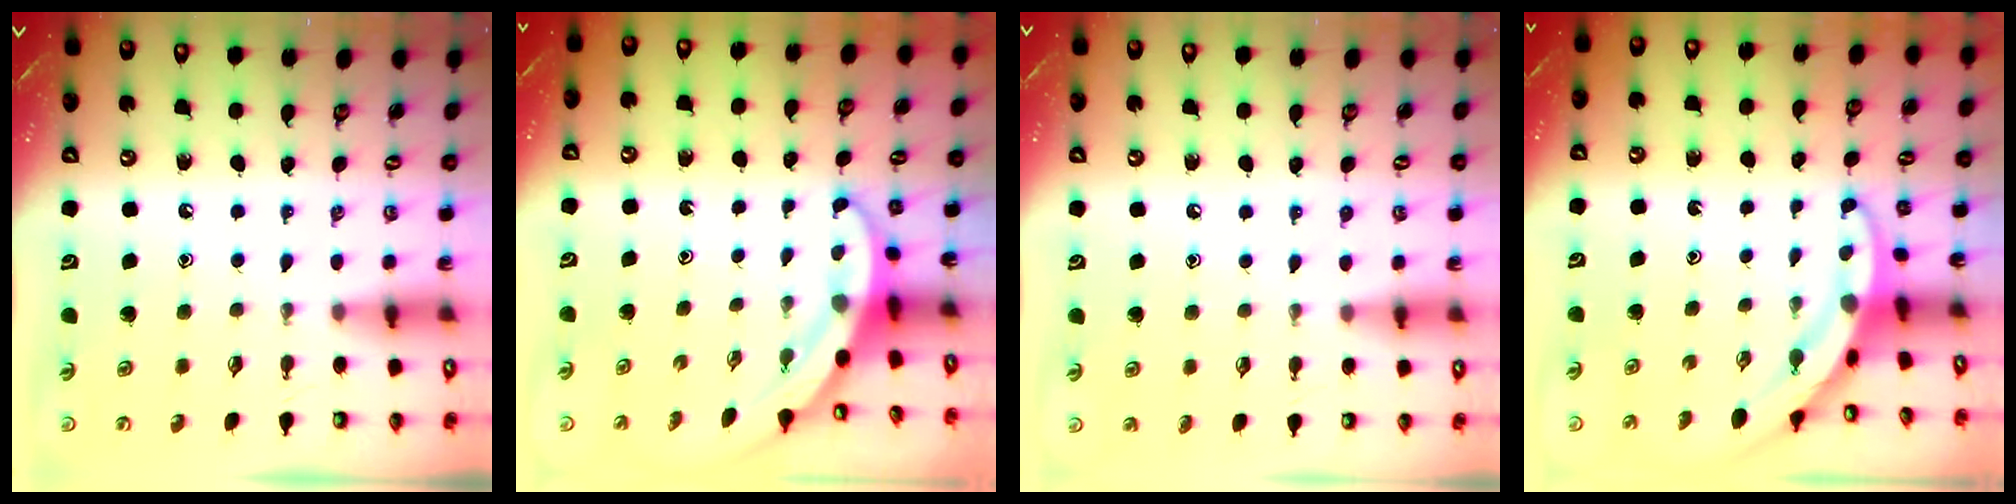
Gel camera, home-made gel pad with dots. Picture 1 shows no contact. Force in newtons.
{"total": 3.3, "press": 3.3, "slide": 0.1}
{"total": 3.1, "press": 3.1, "slide": 0.3}
{"total": 3.2, "press": 3.2, "slide": 0.2}